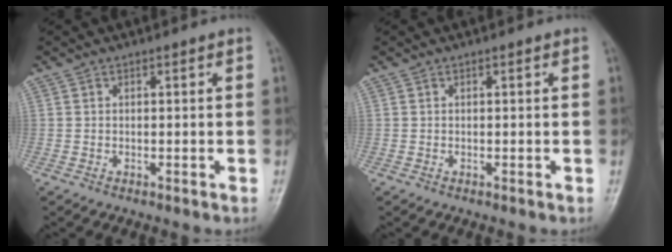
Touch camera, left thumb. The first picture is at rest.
{"total": 0.0}